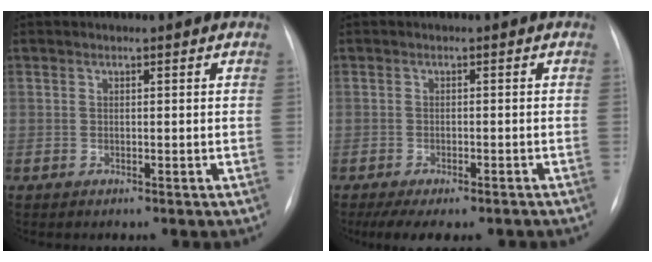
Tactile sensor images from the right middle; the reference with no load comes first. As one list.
[{"total": 8.7, "force": [-6.7, 2.9, 4.7], "torque": [-0.062, -0.001, -0.092]}]